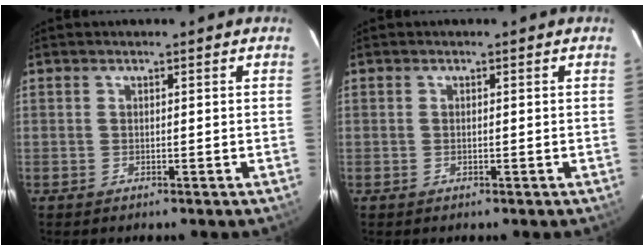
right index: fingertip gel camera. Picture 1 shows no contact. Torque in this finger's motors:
{"motor_torque": [-0.15, 0.09, -0.03, -0.01]}